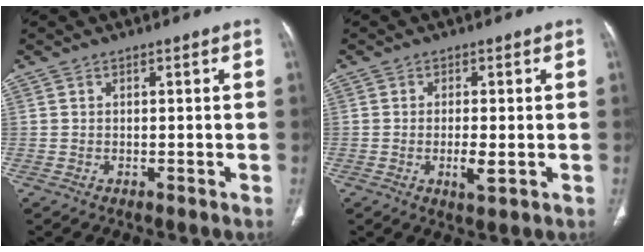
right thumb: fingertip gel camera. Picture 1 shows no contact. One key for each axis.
{"total": 3.4, "fx": -0.8, "fy": 0.8, "fz": 3.2, "tx": -0.063, "ty": -0.009, "tz": -0.014}